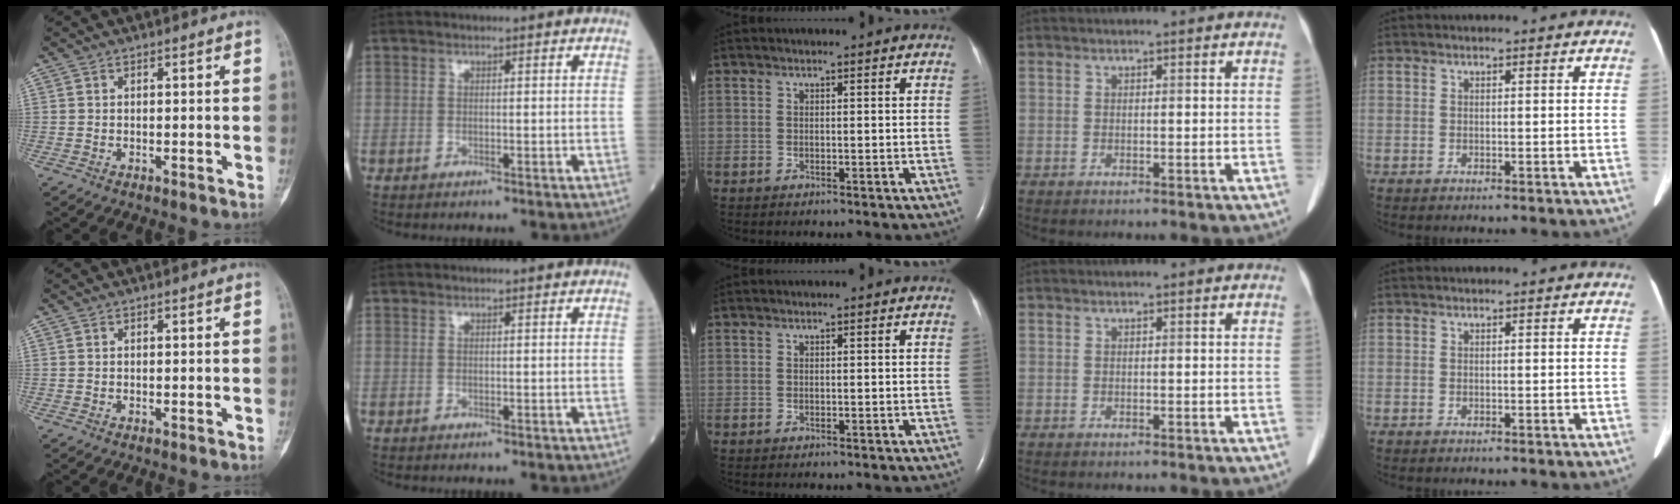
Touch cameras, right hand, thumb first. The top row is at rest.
{}